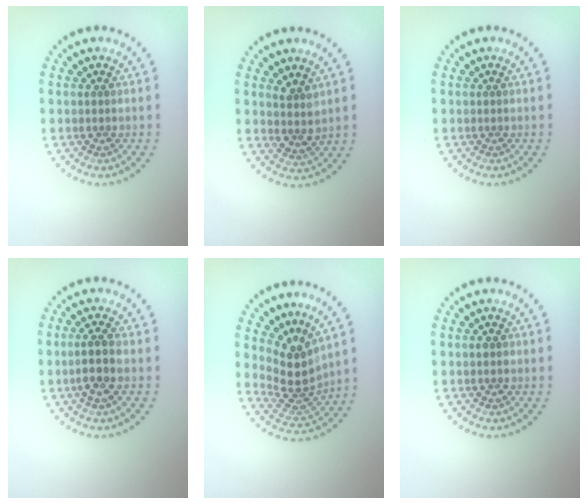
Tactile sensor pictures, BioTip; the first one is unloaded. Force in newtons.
{"total": 2.0, "press": 1.6, "slide": 1.2}
{"total": 0.0}
{"total": 2.5, "press": 2.3, "slide": 1.0}
{"total": 3.8, "press": 2.8, "slide": 2.6}
{"total": 1.0, "press": 1.0, "slide": 0.1}